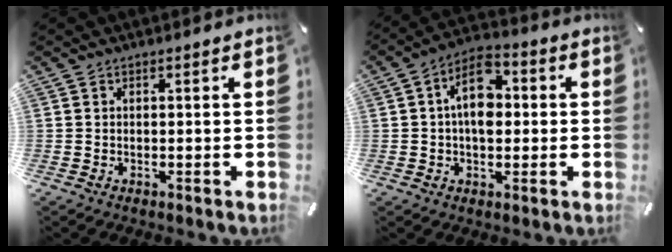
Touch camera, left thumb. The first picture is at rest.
{"total": 9.9, "force": [0.8, 6.5, 7.5], "torque": [-0.114, 0.006, 0.012]}